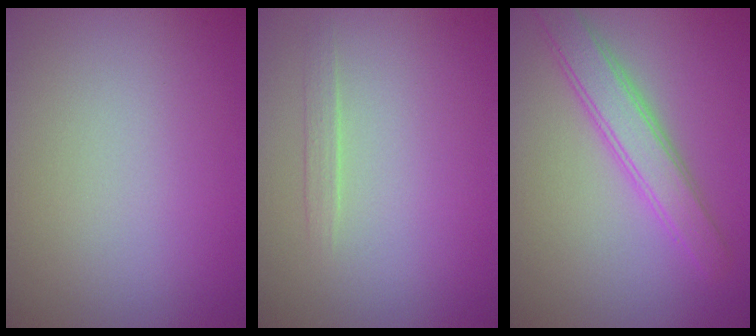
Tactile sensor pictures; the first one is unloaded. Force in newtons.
{"total": 0.9, "press": 0.9, "slide": 0.1}
{"total": 3.7, "press": 3.7, "slide": 0.2}